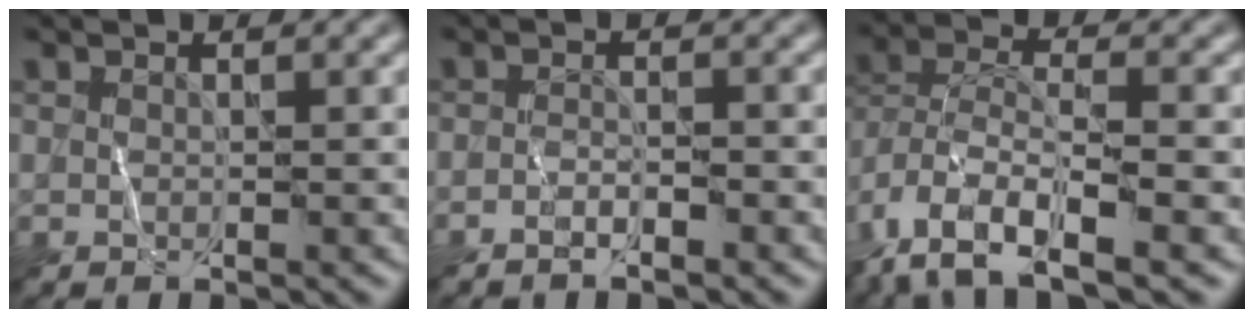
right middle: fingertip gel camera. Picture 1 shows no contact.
{"total": 1.2, "force": [-1.1, 0.0, 0.5], "torque": [-0.012, 0.007, -0.023]}
{"total": 10.2, "force": [-6.1, 3.8, 7.2], "torque": [-0.149, -0.010, -0.119]}